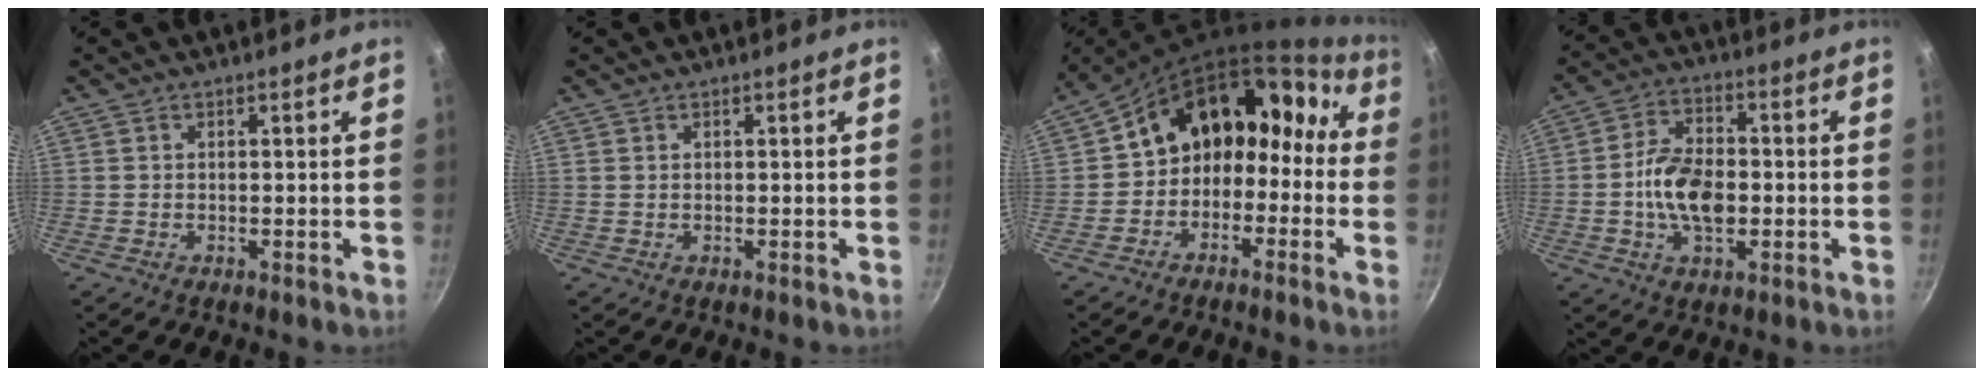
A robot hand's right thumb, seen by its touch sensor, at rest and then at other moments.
{"total": 0.0}
{"total": 16.1, "force": [-2.2, 13.0, 9.2], "torque": [-0.095, 0.099, -0.045]}
{"total": 10.8, "force": [-1.4, 6.4, 8.6], "torque": [-0.147, 0.017, -0.033]}